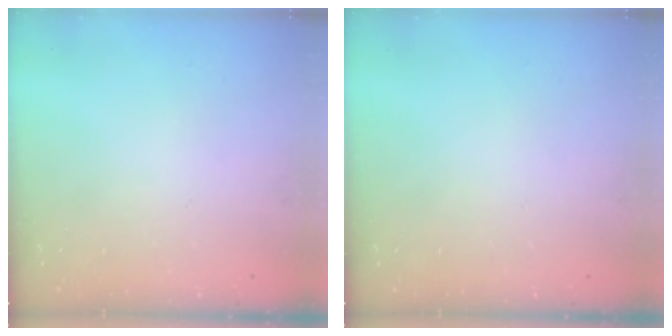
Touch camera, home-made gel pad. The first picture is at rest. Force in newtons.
{"total": 0.0}